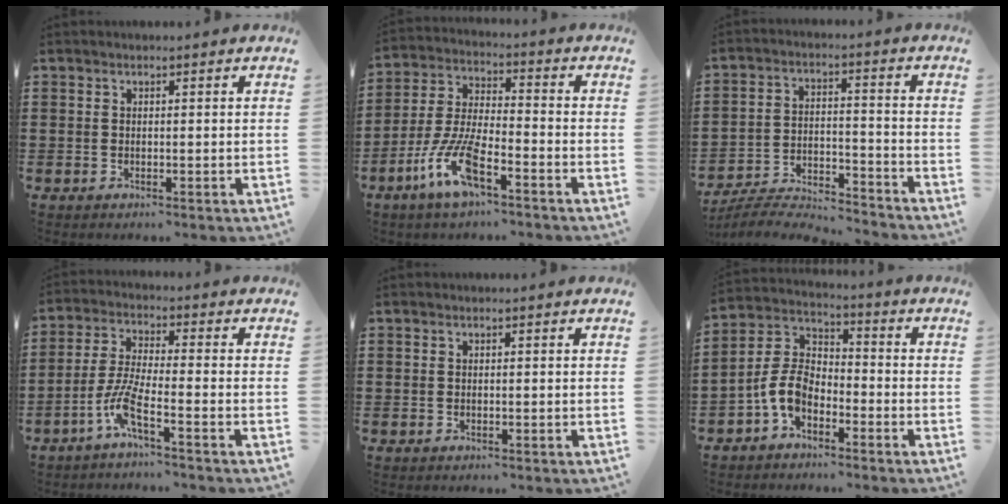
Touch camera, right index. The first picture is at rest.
{"total": 9.5, "force": [-5.4, 2.2, 7.4], "torque": [-0.188, -0.013, -0.110]}
{"total": 6.1, "force": [-5.9, 0.4, 1.1], "torque": [-0.029, 0.003, -0.120]}
{"total": 6.4, "force": [-3.8, 0.8, 5.1], "torque": [-0.129, -0.013, -0.079]}
{"total": 0.0}
{"total": 7.5, "force": [-3.6, 4.4, 4.9], "torque": [-0.130, 0.003, -0.078]}